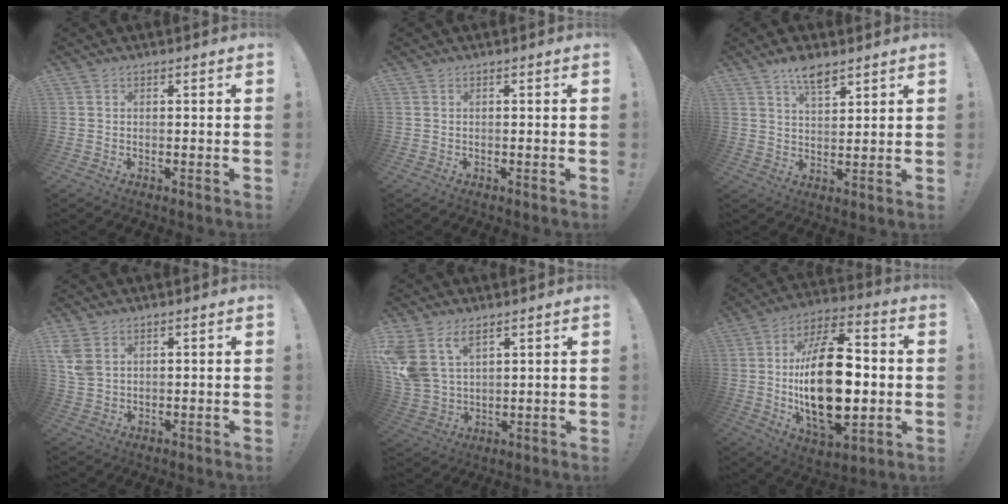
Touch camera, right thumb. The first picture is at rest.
{"total": 0.0}
{"total": 7.0, "force": [5.2, 2.5, 4.0], "torque": [-0.067, -0.028, 0.091]}
{"total": 5.2, "force": [2.6, 3.4, 3.1], "torque": [-0.060, -0.009, 0.051]}
{"total": 10.8, "force": [6.3, 6.6, 5.7], "torque": [-0.136, -0.031, 0.126]}
{"total": 28.0, "force": [-1.3, 15.0, 23.6], "torque": [-0.433, 0.003, -0.018]}